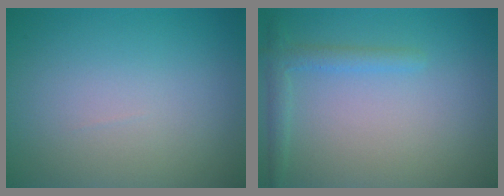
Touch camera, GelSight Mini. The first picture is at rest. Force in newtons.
{"total": 1.9, "press": 1.8, "slide": 0.2}